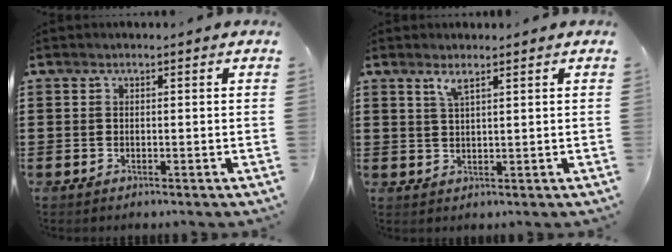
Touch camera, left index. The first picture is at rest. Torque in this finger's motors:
{"motor_torque": [0.47, -0.37, 0.04, 0.05]}